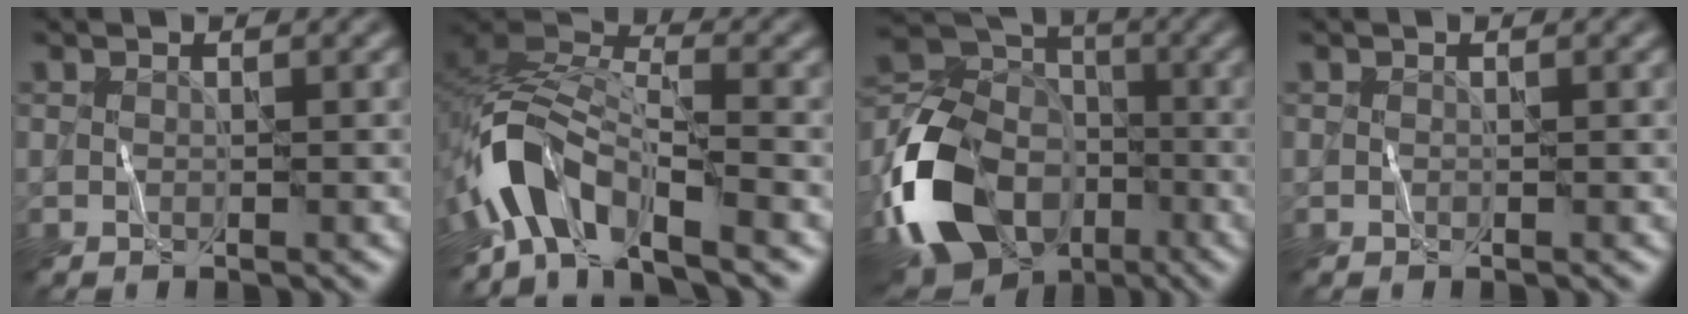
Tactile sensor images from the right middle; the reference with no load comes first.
{"total": 6.3, "force": [-4.3, 2.4, 4.0], "torque": [-0.068, 0.008, -0.097]}
{"total": 12.9, "force": [-5.8, 9.0, 7.2], "torque": [-0.161, -0.015, -0.122]}
{"total": 0.0}